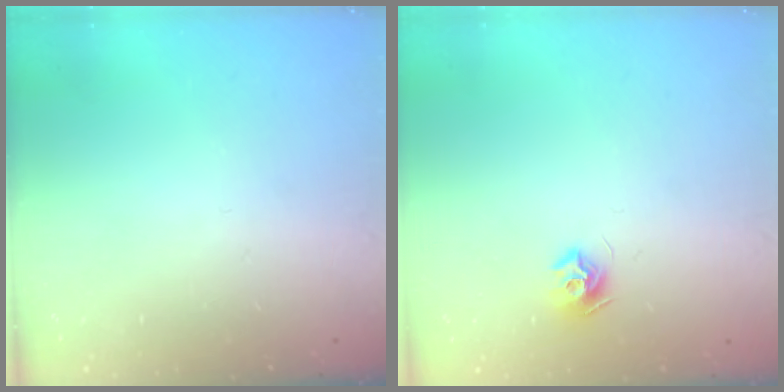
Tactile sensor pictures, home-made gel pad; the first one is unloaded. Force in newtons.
{"total": 7.6, "press": 7.6, "slide": 0.2}